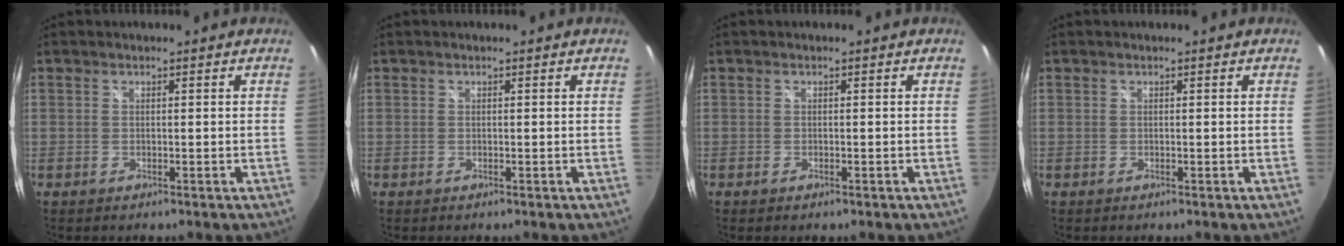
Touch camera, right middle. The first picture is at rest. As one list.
[{"total": 0.0}, {"total": 0.5, "force": [-0.4, 0.3, 0.2], "torque": [-0.005, -0.004, -0.008]}, {"total": 0.0}]